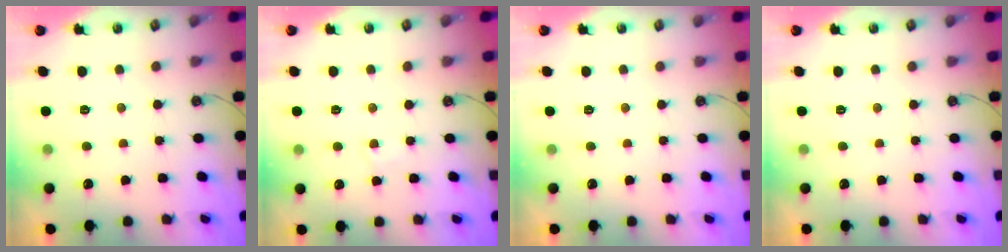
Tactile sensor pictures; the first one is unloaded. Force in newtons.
{"total": 2.7, "press": 2.7, "slide": 0.4}
{"total": 0.0}
{"total": 0.0}